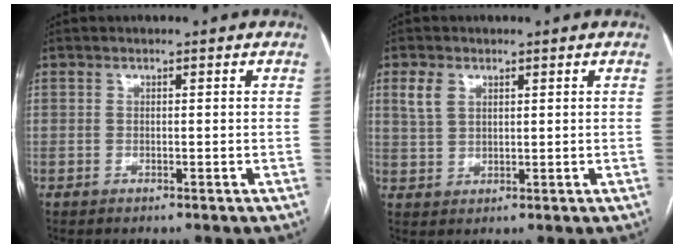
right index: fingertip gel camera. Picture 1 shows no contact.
{"total": 3.5, "force": [1.8, 2.2, 2.1], "torque": [-0.053, 0.012, 0.044]}